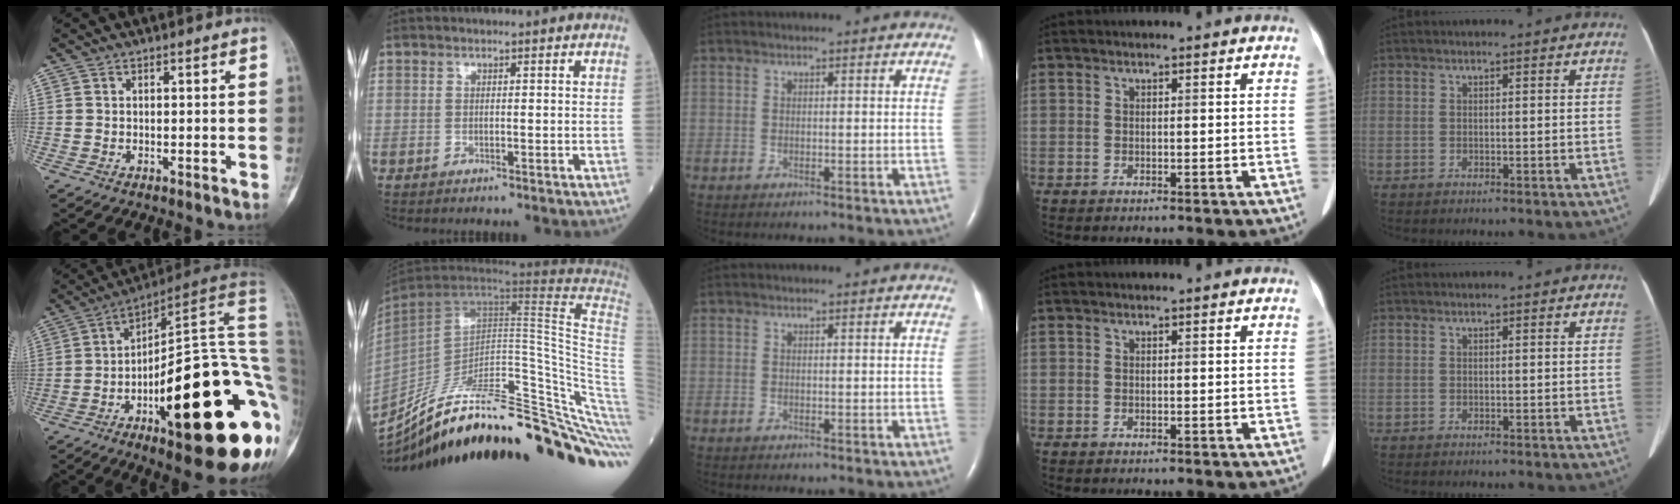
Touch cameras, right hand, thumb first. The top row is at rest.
{"thumb": {"total": 33.2, "force": [-8.4, 9.1, 30.8], "torque": [-0.339, 0.052, -0.115]}, "index": {"total": 38.0, "force": [-28.2, 4.3, 25.1], "torque": [-0.259, -0.037, -0.391]}}